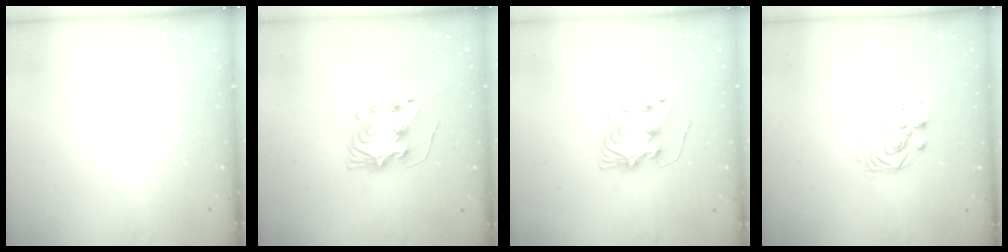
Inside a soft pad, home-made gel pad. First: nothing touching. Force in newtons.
{"total": 7.8, "press": 7.8, "slide": 0.7}
{"total": 7.8, "press": 7.8, "slide": 0.7}
{"total": 4.2, "press": 4.2, "slide": 0.3}